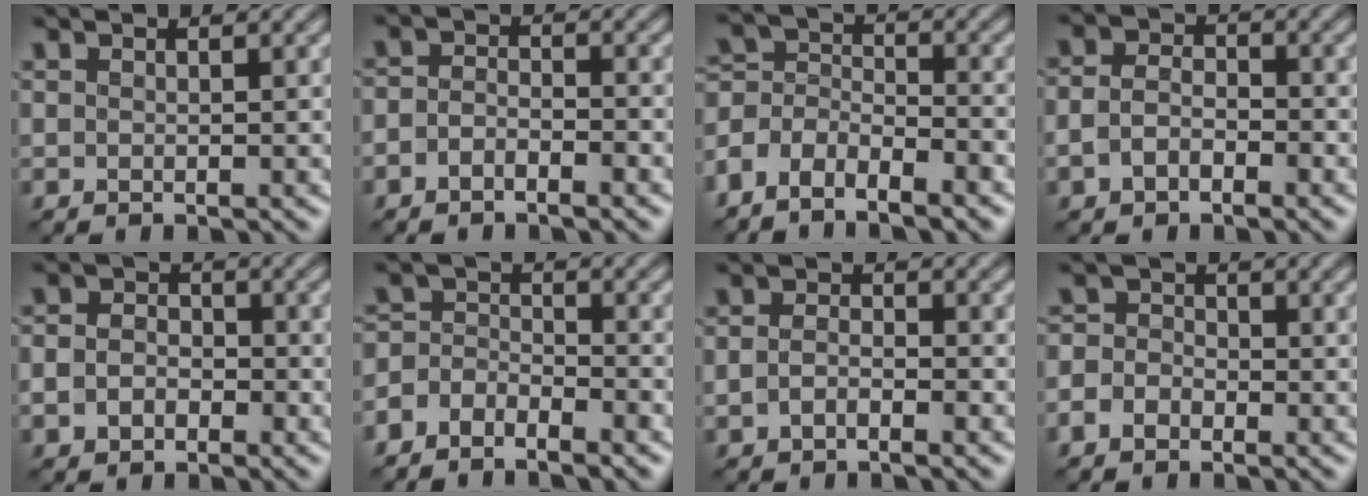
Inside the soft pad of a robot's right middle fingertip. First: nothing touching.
{"total": 2.1, "force": [-1.3, 1.1, 1.2], "torque": [-0.019, 0.005, -0.027]}
{"total": 5.7, "force": [-3.9, 2.9, 2.9], "torque": [-0.050, 0.006, -0.083]}
{"total": 2.9, "force": [-1.1, 1.9, 1.8], "torque": [-0.036, 0.003, -0.025]}
{"total": 3.5, "force": [-1.1, 2.9, 1.8], "torque": [-0.018, -0.002, -0.026]}
{"total": 3.7, "force": [-2.9, 1.7, 1.5], "torque": [-0.026, 0.004, -0.062]}
{"total": 1.9, "force": [-0.8, 1.1, 1.4], "torque": [-0.028, 0.003, -0.021]}
{"total": 2.7, "force": [-1.3, 2.1, 1.1], "torque": [-0.008, 0.005, -0.033]}